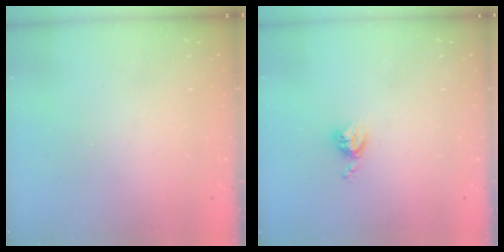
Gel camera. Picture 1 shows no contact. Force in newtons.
{"total": 4.7, "press": 4.7, "slide": 0.5}